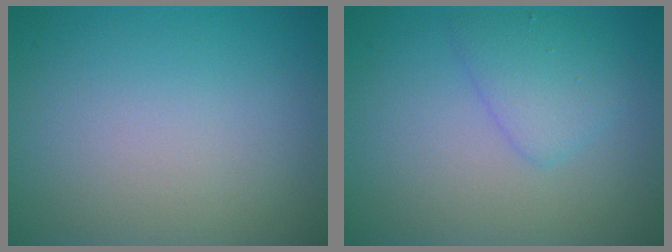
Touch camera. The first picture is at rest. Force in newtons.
{"total": 2.6, "press": 2.6, "slide": 0.1}